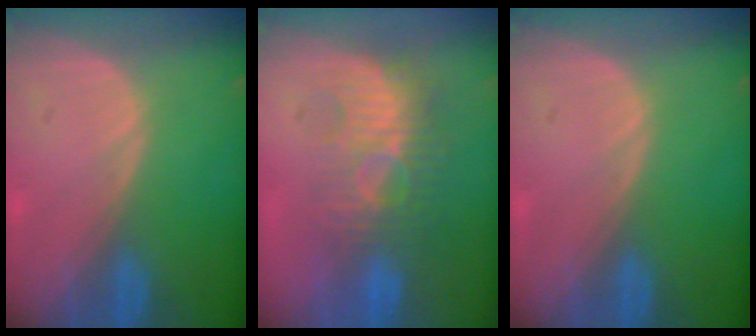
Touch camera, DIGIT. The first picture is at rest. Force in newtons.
{"total": 8.7, "press": 8.2, "slide": 2.8}
{"total": 0.0}